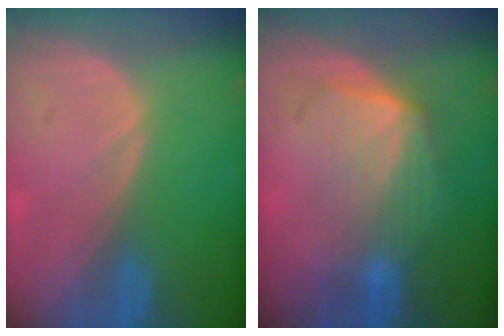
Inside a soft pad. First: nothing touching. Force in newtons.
{"total": 7.2, "press": 6.5, "slide": 3.1}